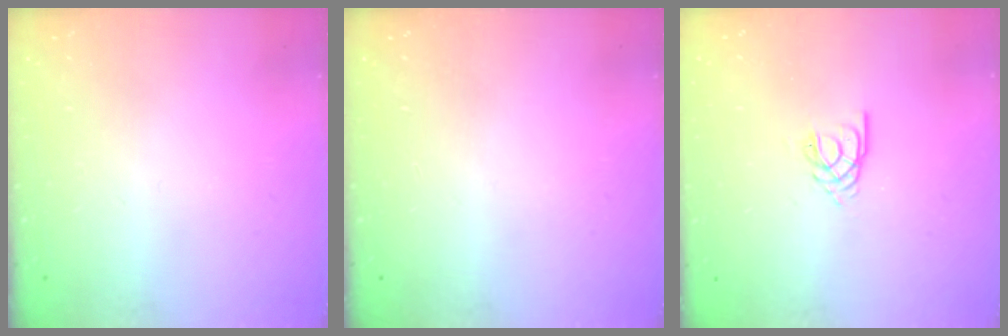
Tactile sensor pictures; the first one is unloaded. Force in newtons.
{"total": 0.0}
{"total": 2.6, "press": 2.6, "slide": 0.3}